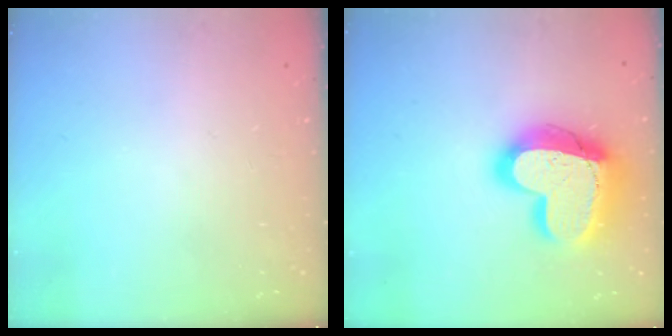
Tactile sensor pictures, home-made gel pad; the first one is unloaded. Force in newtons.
{"total": 23.4, "press": 23.3, "slide": 1.9}